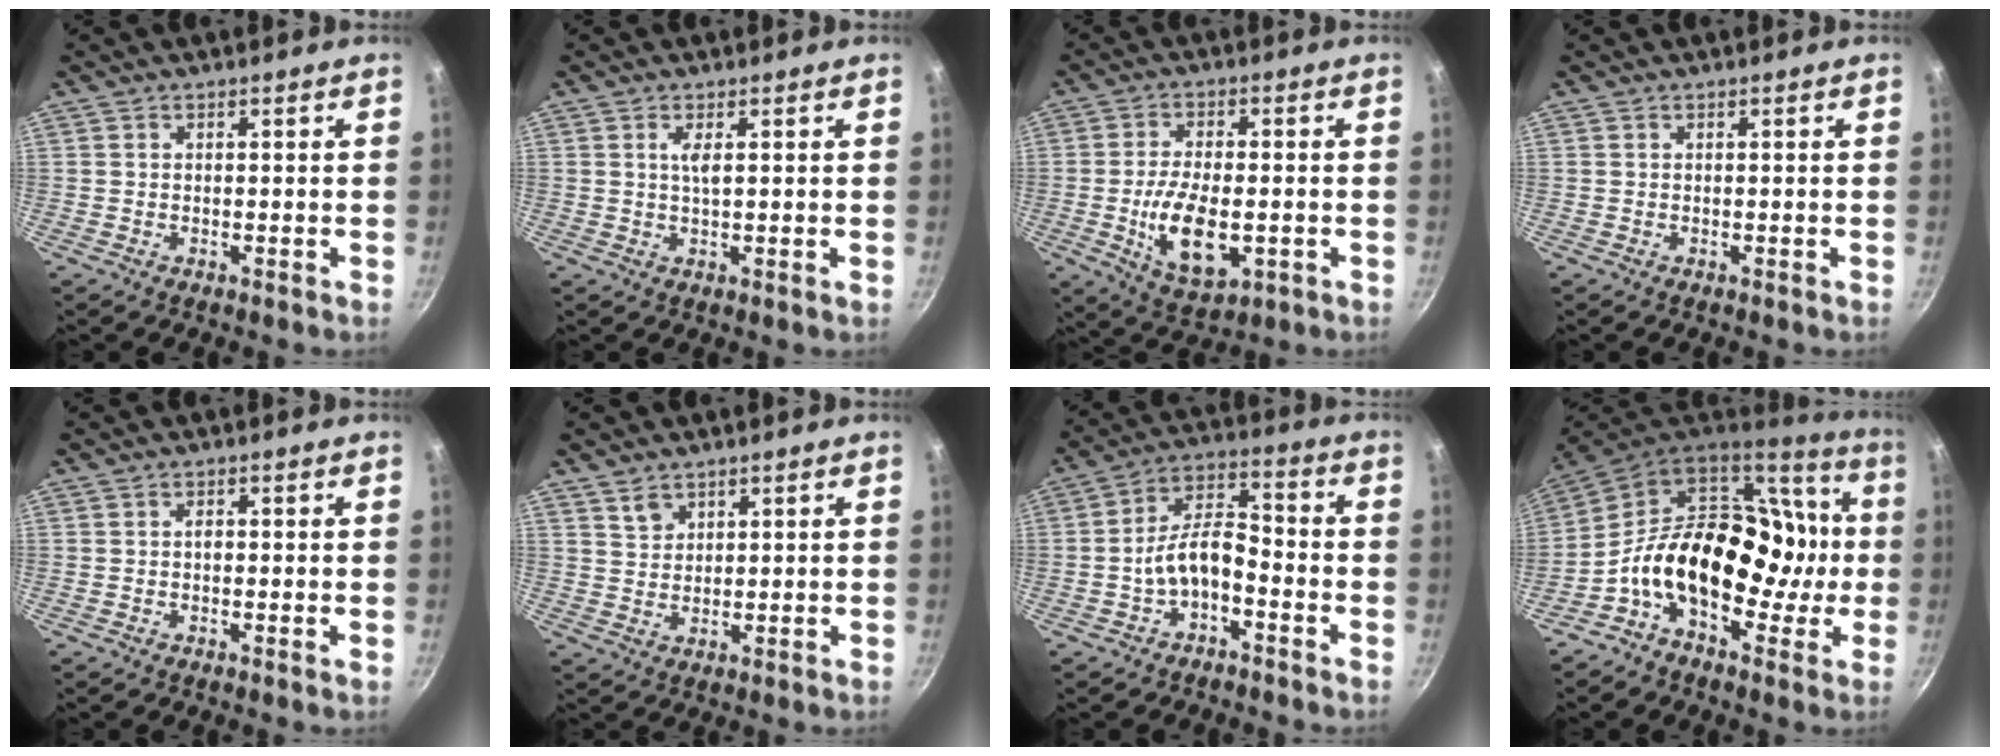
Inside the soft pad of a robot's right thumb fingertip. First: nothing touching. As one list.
[{"total": 2.4, "force": [0.7, 0.5, 2.2], "torque": [-0.044, -0.004, 0.014]}, {"total": 12.2, "force": [-2.4, 6.1, 10.3], "torque": [-0.180, 0.002, -0.033]}, {"total": 0.0}, {"total": 1.2, "force": [0.2, 0.7, 1.0], "torque": [-0.011, -0.001, 0.001]}, {"total": 3.3, "force": [2.2, 2.2, 1.2], "torque": [-0.011, -0.008, 0.044]}, {"total": 8.8, "force": [-3.5, 4.6, 6.6], "torque": [-0.105, 0.052, -0.068]}, {"total": 23.8, "force": [-2.6, 16.0, 17.4], "torque": [-0.230, 0.068, -0.050]}]